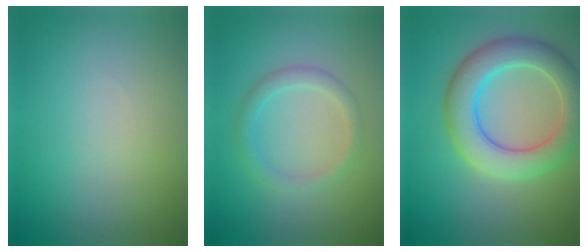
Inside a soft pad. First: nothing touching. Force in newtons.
{"total": 2.0, "press": 2.0, "slide": 0.1}
{"total": 6.5, "press": 6.5, "slide": 0.6}